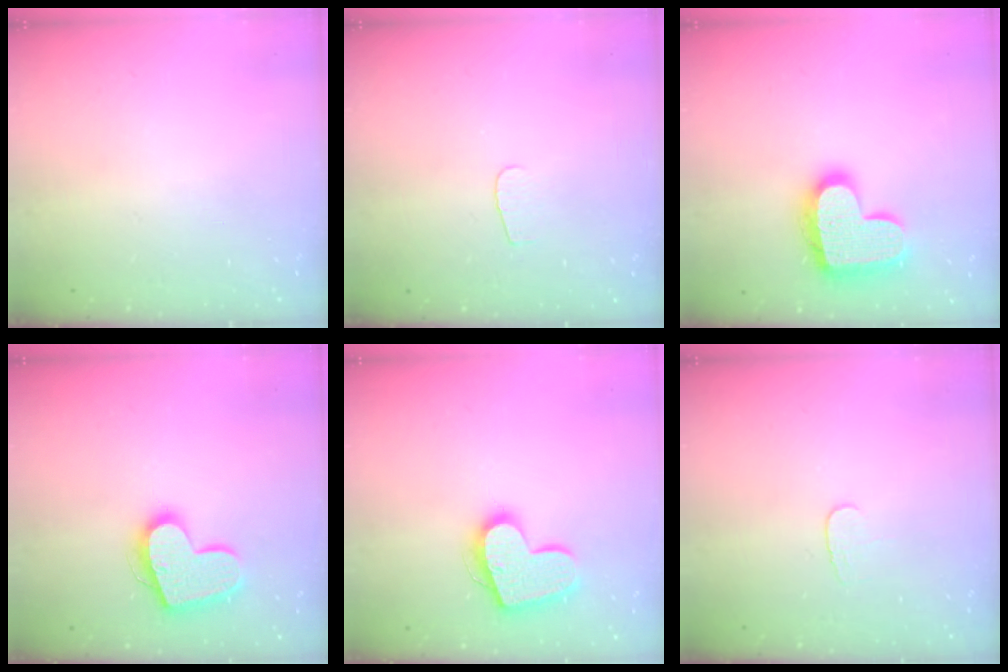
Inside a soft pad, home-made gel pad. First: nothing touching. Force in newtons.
{"total": 3.5, "press": 3.5, "slide": 0.4}
{"total": 18.3, "press": 18.2, "slide": 1.1}
{"total": 16.4, "press": 16.4, "slide": 1.2}
{"total": 16.4, "press": 16.4, "slide": 1.2}
{"total": 3.7, "press": 3.7, "slide": 0.4}